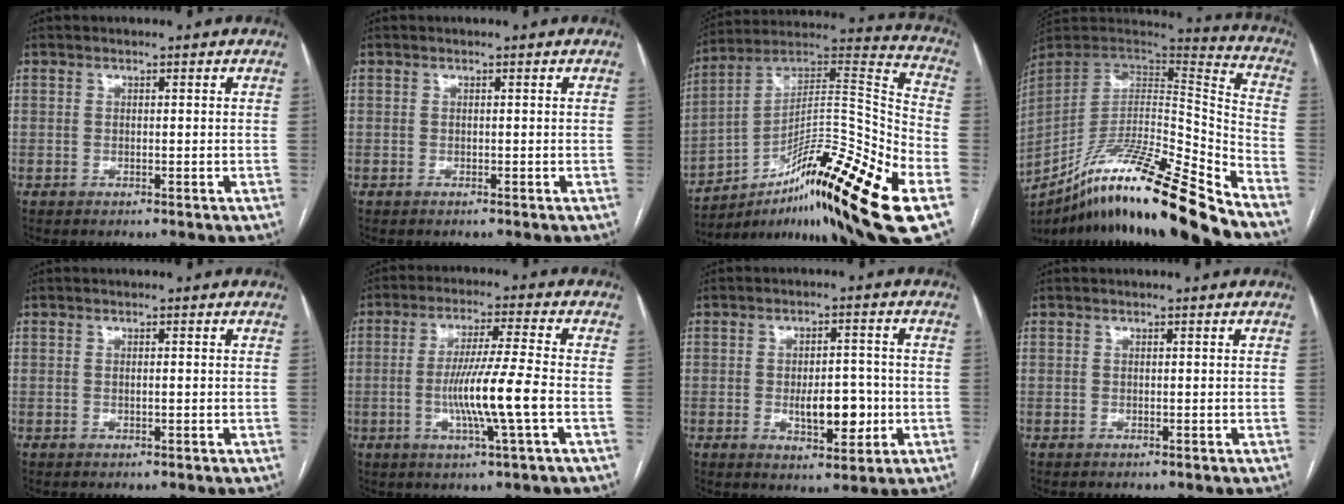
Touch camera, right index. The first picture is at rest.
{"total": 0.0}
{"total": 27.4, "force": [-13.3, 2.2, 23.9], "torque": [-0.326, 0.015, -0.208]}
{"total": 24.2, "force": [-18.9, 0.3, 15.1], "torque": [-0.239, -0.018, -0.332]}
{"total": 0.6, "force": [-0.1, 0.1, 0.6], "torque": [-0.012, 0.000, -0.001]}
{"total": 9.9, "force": [-2.3, -0.9, 9.6], "torque": [-0.182, -0.008, -0.043]}
{"total": 7.3, "force": [-1.5, 3.1, 6.4], "torque": [-0.098, 0.001, -0.015]}
{"total": 0.0}